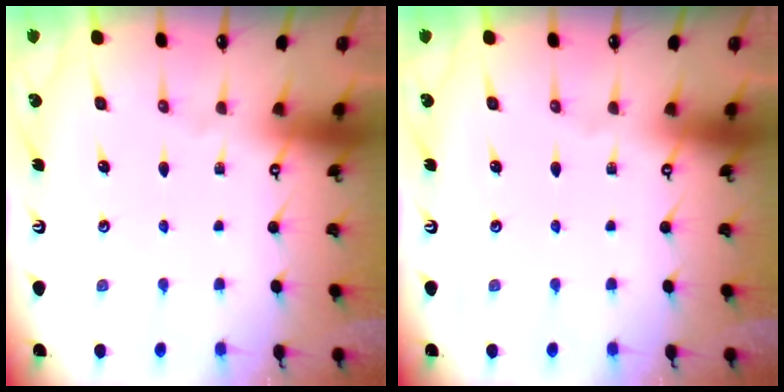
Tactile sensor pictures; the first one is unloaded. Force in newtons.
{"total": 0.0}